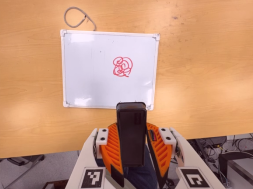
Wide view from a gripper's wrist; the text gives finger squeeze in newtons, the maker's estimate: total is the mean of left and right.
{"total": 7.9, "left": 7.1, "right": 8.7}